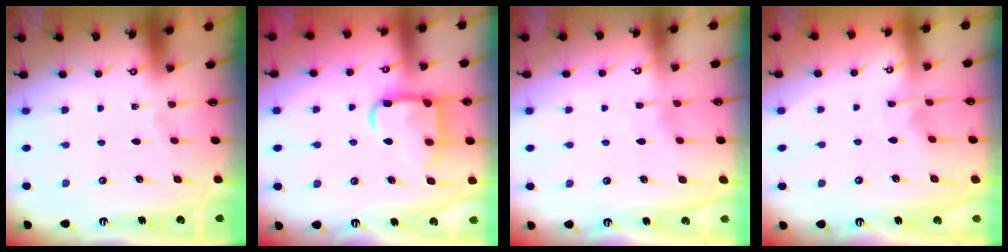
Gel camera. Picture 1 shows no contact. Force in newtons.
{"total": 15.1, "press": 15.0, "slide": 1.5}
{"total": 4.7, "press": 4.7, "slide": 0.6}
{"total": 2.9, "press": 2.9, "slide": 0.2}